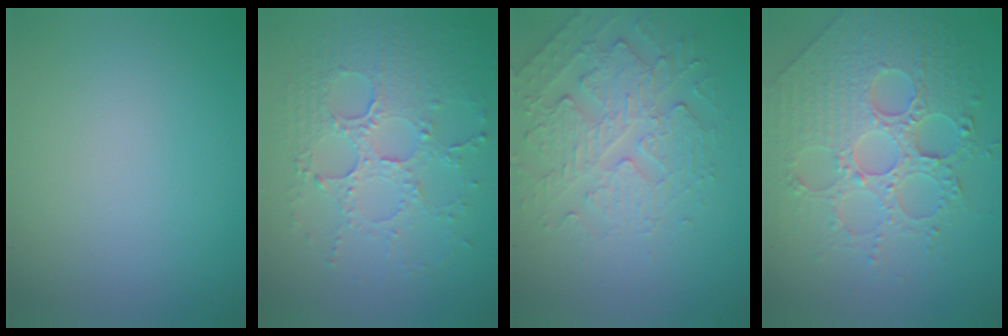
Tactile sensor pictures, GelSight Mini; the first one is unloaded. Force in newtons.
{"total": 5.6, "press": 3.9, "slide": 4.0}
{"total": 4.9, "press": 3.7, "slide": 3.2}
{"total": 8.2, "press": 6.0, "slide": 5.5}